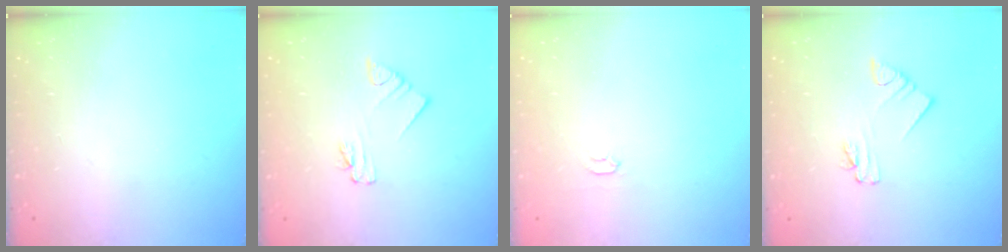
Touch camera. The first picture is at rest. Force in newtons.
{"total": 2.0, "press": 2.0, "slide": 0.3}
{"total": 2.0, "press": 2.0, "slide": 0.3}
{"total": 1.9, "press": 1.9, "slide": 0.1}